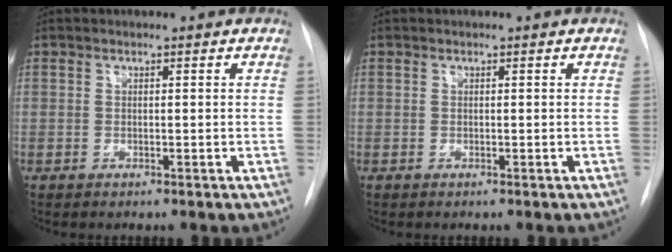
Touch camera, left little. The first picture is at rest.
{"total": 0.0}